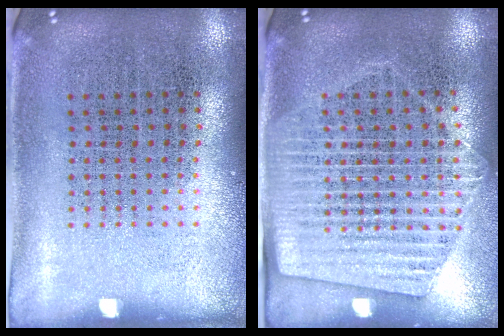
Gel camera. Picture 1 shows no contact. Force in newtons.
{"total": 1.7, "press": 1.5, "slide": 0.8}